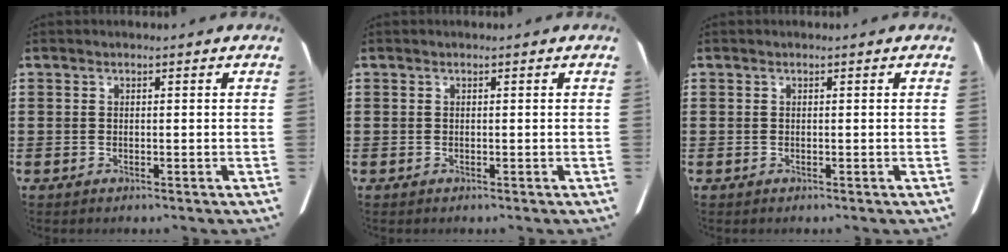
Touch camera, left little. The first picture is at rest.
{"total": 0.0}
{"total": 0.0}